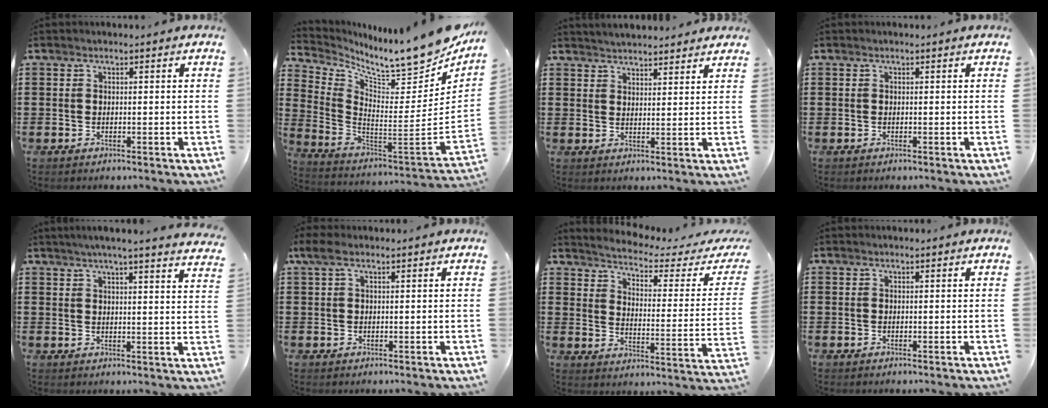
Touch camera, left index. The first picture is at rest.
{"total": 10.1, "force": [9.0, 0.8, 4.5], "torque": [-0.082, -0.094, 0.143]}
{"total": 2.7, "force": [2.7, 0.0, -0.2], "torque": [-0.005, -0.006, 0.050]}
{"total": 0.0}
{"total": 4.1, "force": [3.7, -0.9, 1.4], "torque": [-0.040, -0.017, 0.063]}
{"total": 2.4, "force": [0.9, 1.0, 2.0], "torque": [-0.041, 0.006, 0.015]}
{"total": 3.0, "force": [2.6, -0.1, 1.4], "torque": [-0.047, -0.030, 0.034]}
{"total": 0.0}